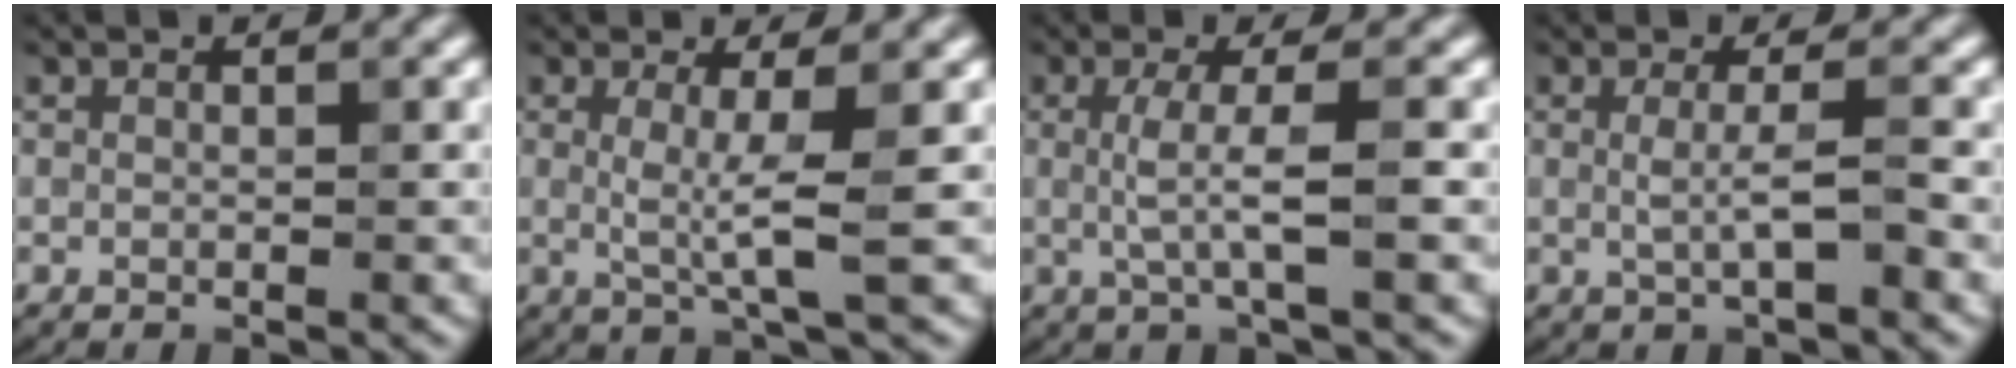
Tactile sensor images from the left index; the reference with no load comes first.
{"total": 3.3, "force": [0.1, 0.5, 3.3], "torque": [-0.063, -0.007, 0.000]}
{"total": 3.5, "force": [0.0, 0.7, 3.4], "torque": [-0.065, -0.001, -0.002]}
{"total": 2.3, "force": [-0.1, 0.3, 2.2], "torque": [-0.047, -0.006, -0.003]}